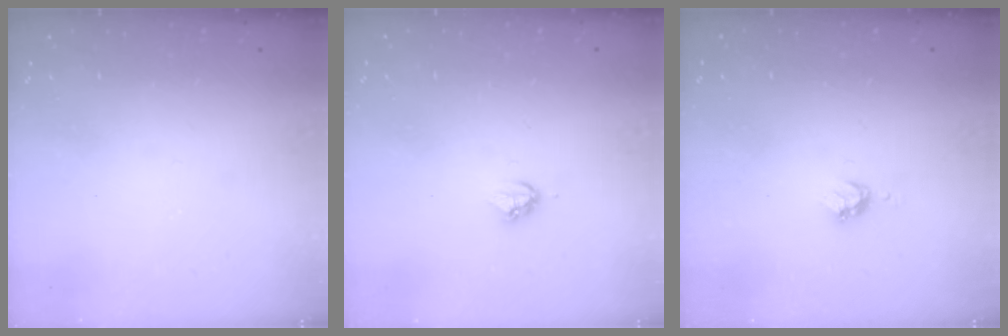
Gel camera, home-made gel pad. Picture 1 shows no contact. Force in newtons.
{"total": 3.7, "press": 3.7, "slide": 0.3}
{"total": 3.2, "press": 3.1, "slide": 0.4}